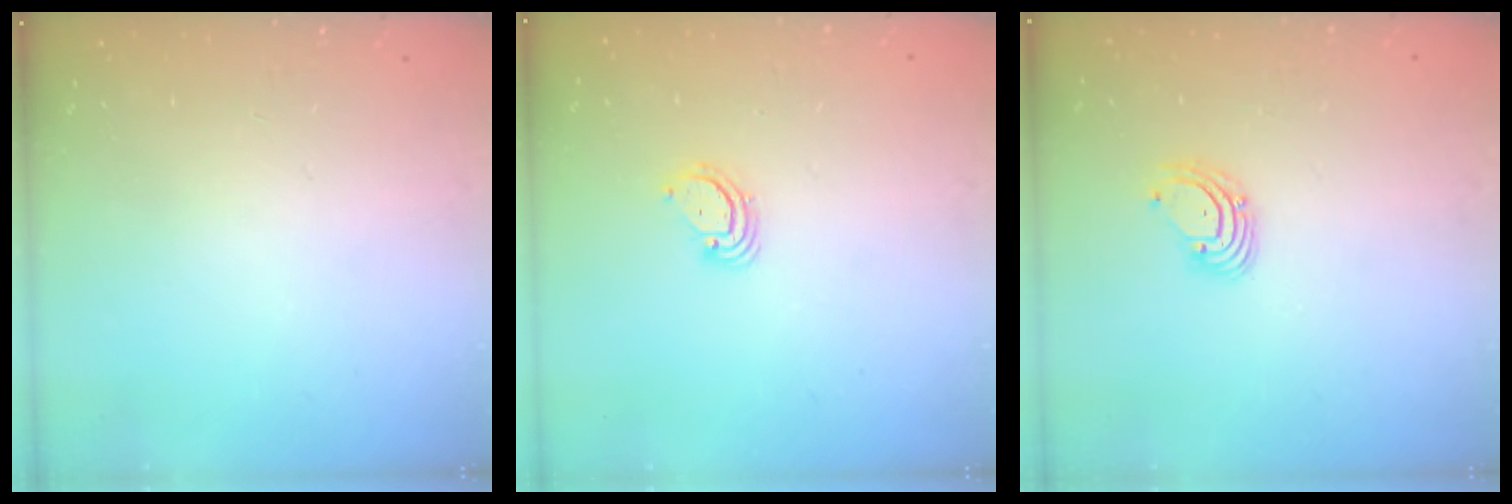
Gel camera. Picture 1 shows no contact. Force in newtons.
{"total": 2.9, "press": 2.9, "slide": 0.2}
{"total": 3.3, "press": 3.3, "slide": 0.4}